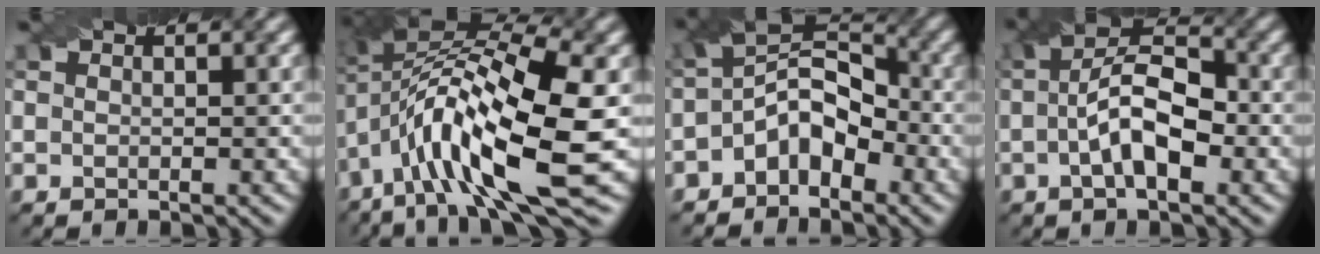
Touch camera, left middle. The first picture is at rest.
{"total": 13.7, "force": [-2.3, 4.6, 12.7], "torque": [-0.229, 0.006, -0.039]}
{"total": 5.6, "force": [-2.3, 3.5, 3.7], "torque": [-0.053, 0.013, -0.052]}
{"total": 6.6, "force": [-0.9, 2.9, 5.9], "torque": [-0.103, 0.010, -0.023]}